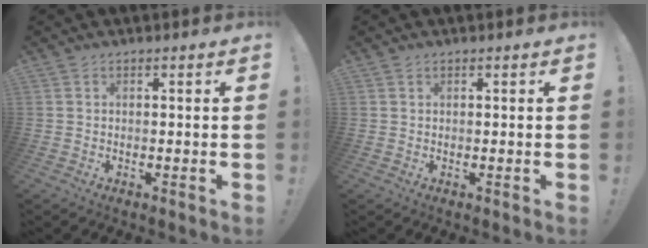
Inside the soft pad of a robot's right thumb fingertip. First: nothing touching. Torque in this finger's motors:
{"motor_torque": [-0.15, 0.20, 0.06, 0.00, 0.00]}